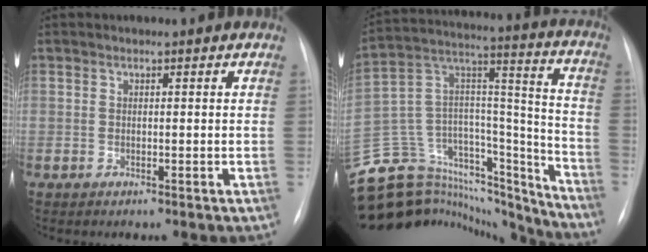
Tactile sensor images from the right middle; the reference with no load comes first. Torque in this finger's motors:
{"motor_torque": [0.83, -1.31, 0.32, -0.04]}